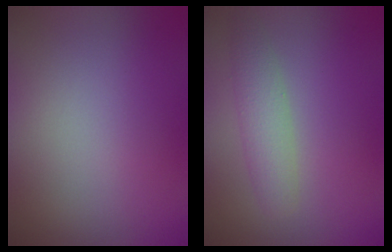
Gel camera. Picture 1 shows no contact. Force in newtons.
{"total": 2.5, "press": 2.5, "slide": 0.1}